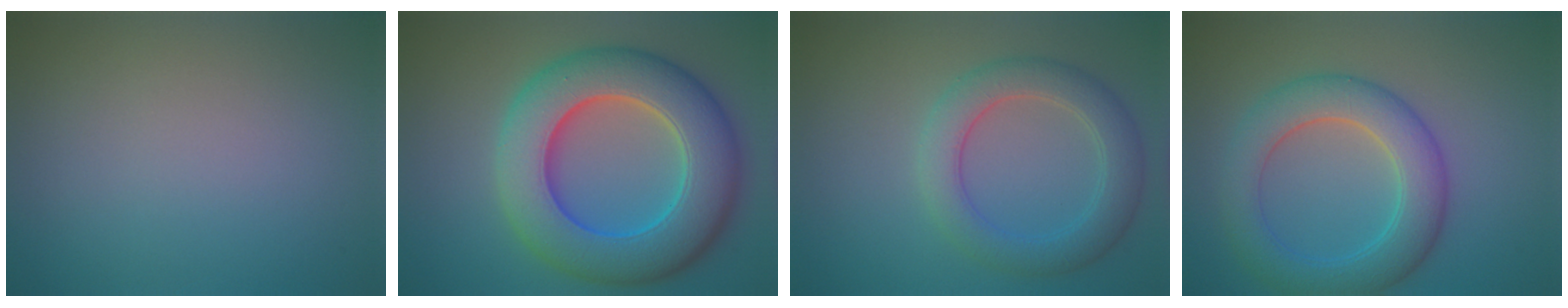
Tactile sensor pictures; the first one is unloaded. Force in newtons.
{"total": 11.5, "press": 11.5, "slide": 0.4}
{"total": 4.6, "press": 4.6, "slide": 0.1}
{"total": 6.1, "press": 6.1, "slide": 0.3}